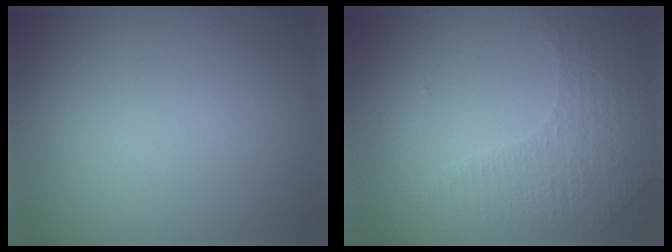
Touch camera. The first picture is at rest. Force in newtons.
{"total": 4.3, "press": 3.0, "slide": 3.1}